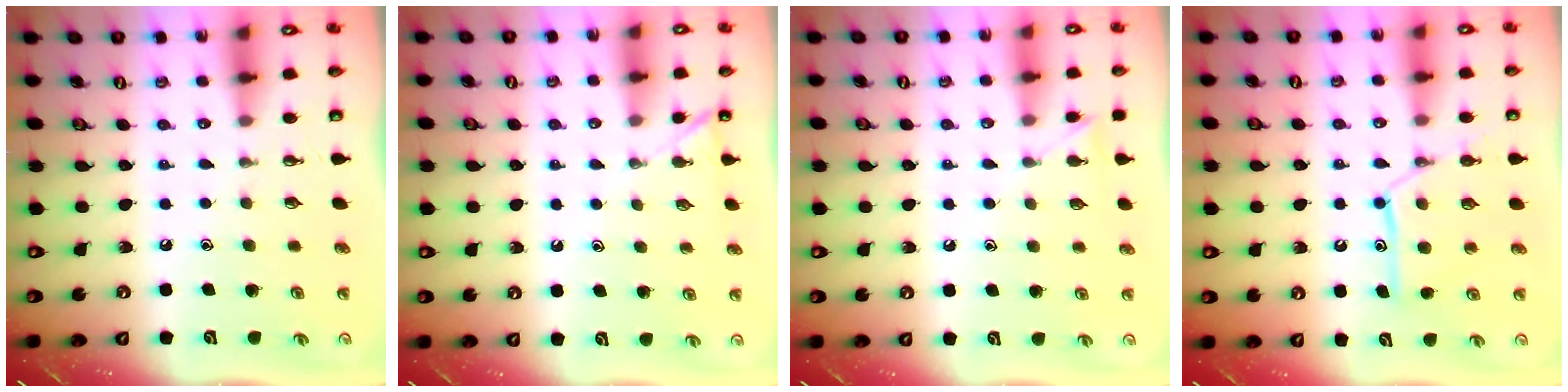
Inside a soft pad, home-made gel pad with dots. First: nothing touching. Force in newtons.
{"total": 2.1, "press": 2.1, "slide": 0.3}
{"total": 6.1, "press": 6.1, "slide": 0.5}
{"total": 12.5, "press": 12.5, "slide": 1.0}